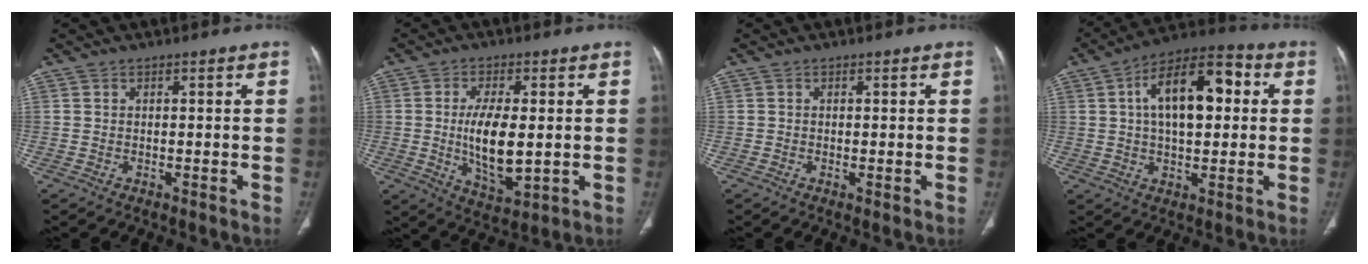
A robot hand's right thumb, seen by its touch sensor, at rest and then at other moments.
{"total": 10.8, "force": [-0.2, 4.5, 9.8], "torque": [-0.174, -0.020, 0.006]}
{"total": 0.6, "force": [-0.1, 0.1, 0.6], "torque": [-0.018, -0.004, -0.003]}
{"total": 16.0, "force": [3.2, 8.1, 13.4], "torque": [-0.197, 0.020, 0.044]}